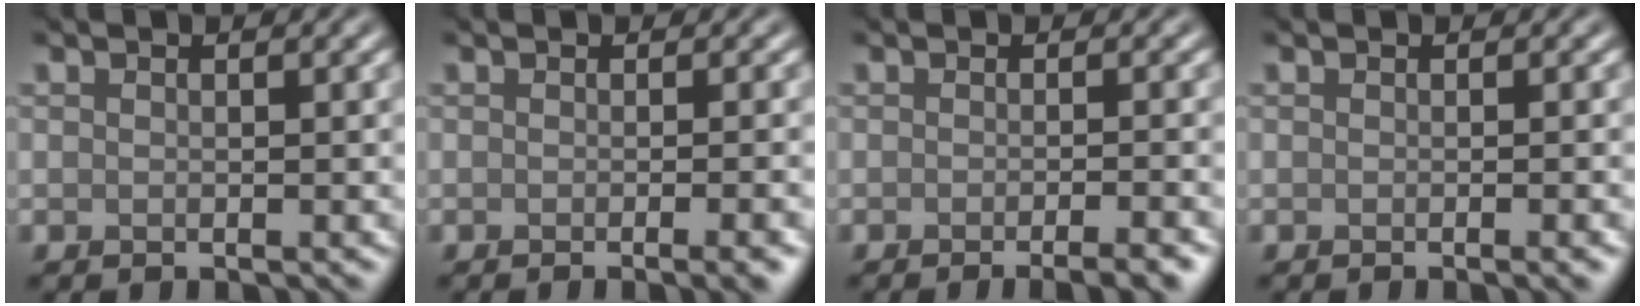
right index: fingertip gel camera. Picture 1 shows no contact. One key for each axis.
{"total": 3.7, "fx": -1.1, "fy": 1.2, "fz": 3.2, "tx": -0.016, "ty": 0.000, "tz": -0.013}
{"total": 4.0, "fx": -2.2, "fy": 1.1, "fz": 3.1, "tx": -0.017, "ty": 0.007, "tz": -0.026}
{"total": 1.8, "fx": -0.5, "fy": 0.5, "fz": 1.7, "tx": -0.011, "ty": -0.002, "tz": -0.007}